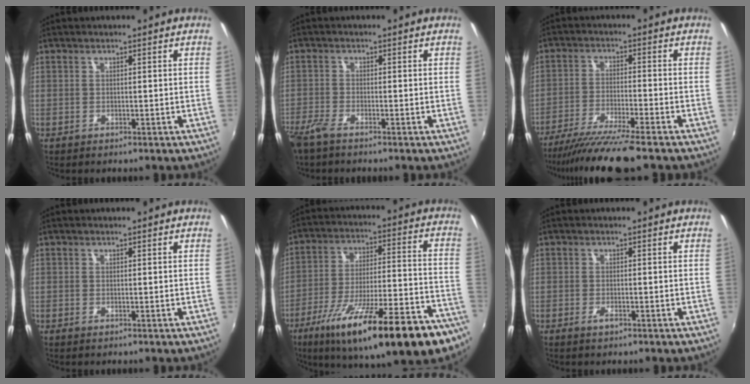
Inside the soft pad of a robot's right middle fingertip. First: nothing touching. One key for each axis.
{"total": 3.5, "fx": -2.7, "fy": 0.7, "fz": 2.0, "tx": -0.056, "ty": -0.008, "tz": -0.058}
{"total": 11.7, "fx": -9.9, "fy": -0.2, "fz": 6.3, "tx": -0.136, "ty": -0.031, "tz": -0.170}
{"total": 0.0}
{"total": 27.5, "fx": -18.5, "fy": 6.6, "fz": 19.3, "tx": -0.303, "ty": -0.051, "tz": -0.268}
{"total": 1.2, "fx": -0.8, "fy": 0.5, "fz": 0.7, "tx": -0.014, "ty": -0.003, "tz": -0.015}